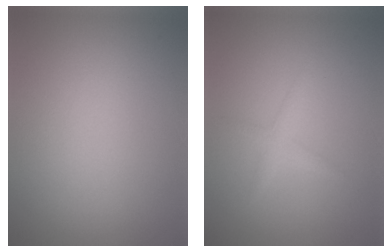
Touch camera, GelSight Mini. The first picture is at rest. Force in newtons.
{"total": 1.3, "press": 1.3, "slide": 0.1}